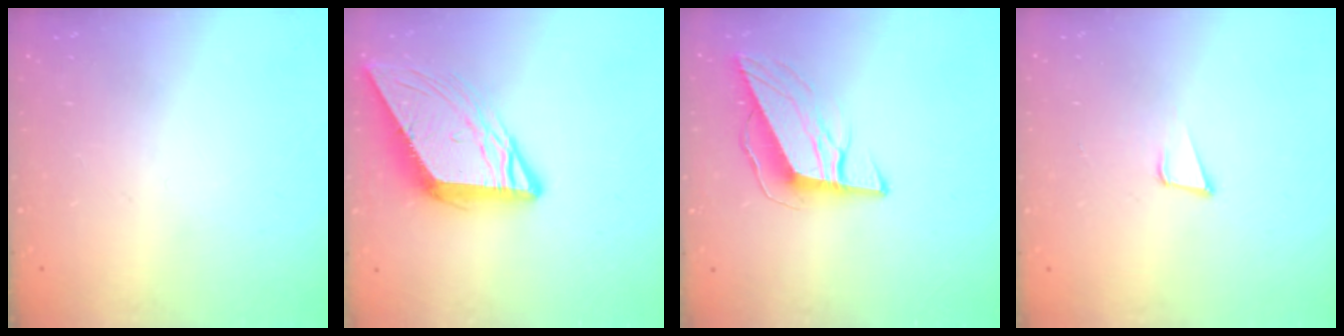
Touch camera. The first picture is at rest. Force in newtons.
{"total": 10.6, "press": 10.5, "slide": 1.1}
{"total": 10.8, "press": 10.3, "slide": 3.1}
{"total": 4.8, "press": 3.9, "slide": 2.7}